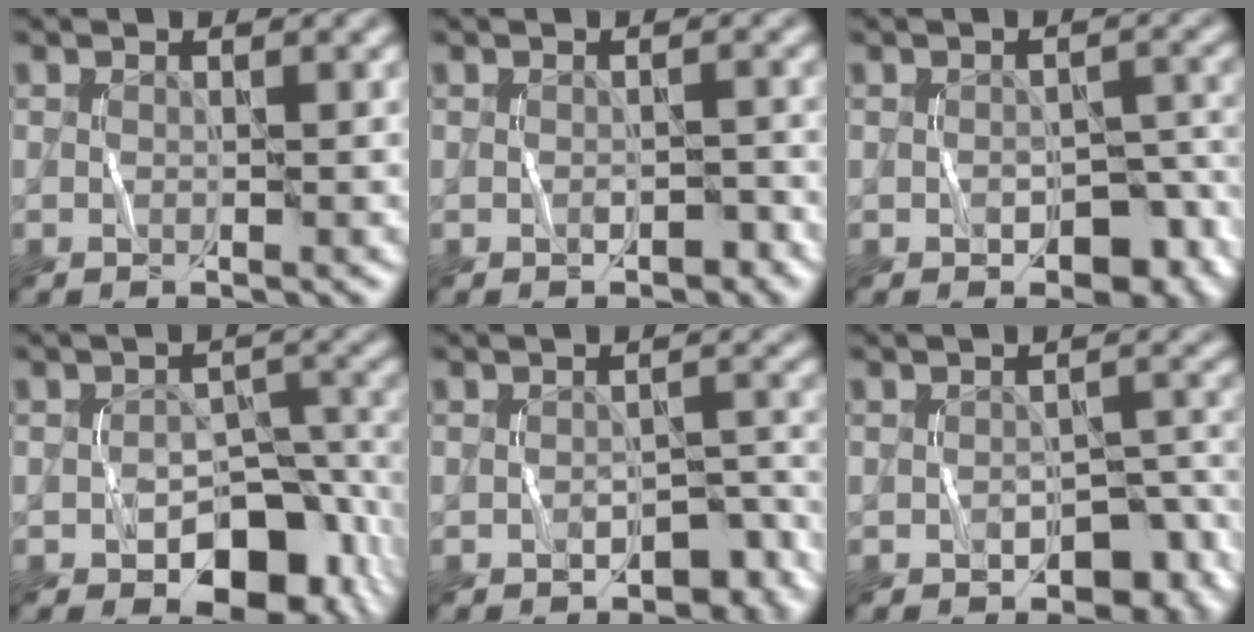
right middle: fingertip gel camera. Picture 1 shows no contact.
{"total": 1.2, "force": [-0.6, 0.8, 0.7], "torque": [-0.011, 0.000, -0.007]}
{"total": 5.4, "force": [-2.5, 3.5, 3.3], "torque": [-0.038, 0.000, -0.030]}
{"total": 8.4, "force": [-3.9, 5.3, 5.2], "torque": [-0.060, 0.001, -0.054]}
{"total": 4.1, "force": [-2.4, 2.4, 2.2], "torque": [-0.022, 0.001, -0.029]}
{"total": 5.8, "force": [-3.1, 3.6, 3.3], "torque": [-0.034, -0.001, -0.037]}